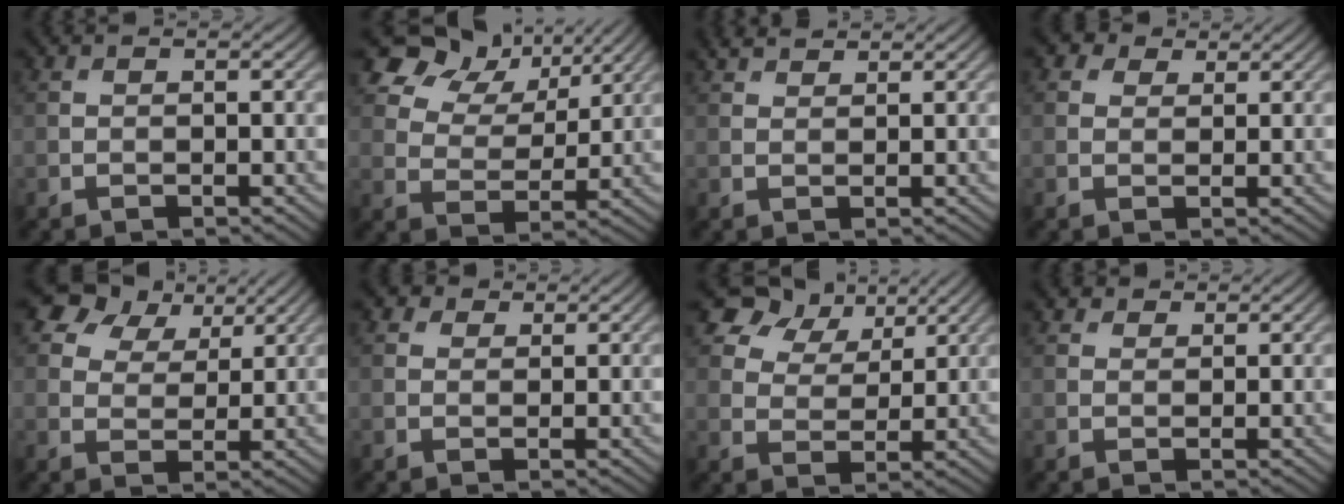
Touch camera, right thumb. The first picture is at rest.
{"total": 10.3, "force": [6.7, 6.2, 4.8], "torque": [-0.106, -0.002, 0.118]}
{"total": 2.2, "force": [1.9, 0.6, 0.7], "torque": [-0.020, 0.005, 0.042]}
{"total": 3.4, "force": [2.2, 2.1, 1.4], "torque": [-0.030, -0.002, 0.038]}
{"total": 9.2, "force": [6.2, 5.6, 3.8], "torque": [-0.096, 0.004, 0.118]}
{"total": 2.3, "force": [1.5, 1.5, 0.8], "torque": [-0.017, 0.004, 0.022]}
{"total": 8.2, "force": [5.6, 4.9, 3.5], "torque": [-0.072, -0.001, 0.110]}
{"total": 1.7, "force": [1.3, 1.0, 0.4], "torque": [-0.007, 0.002, 0.026]}